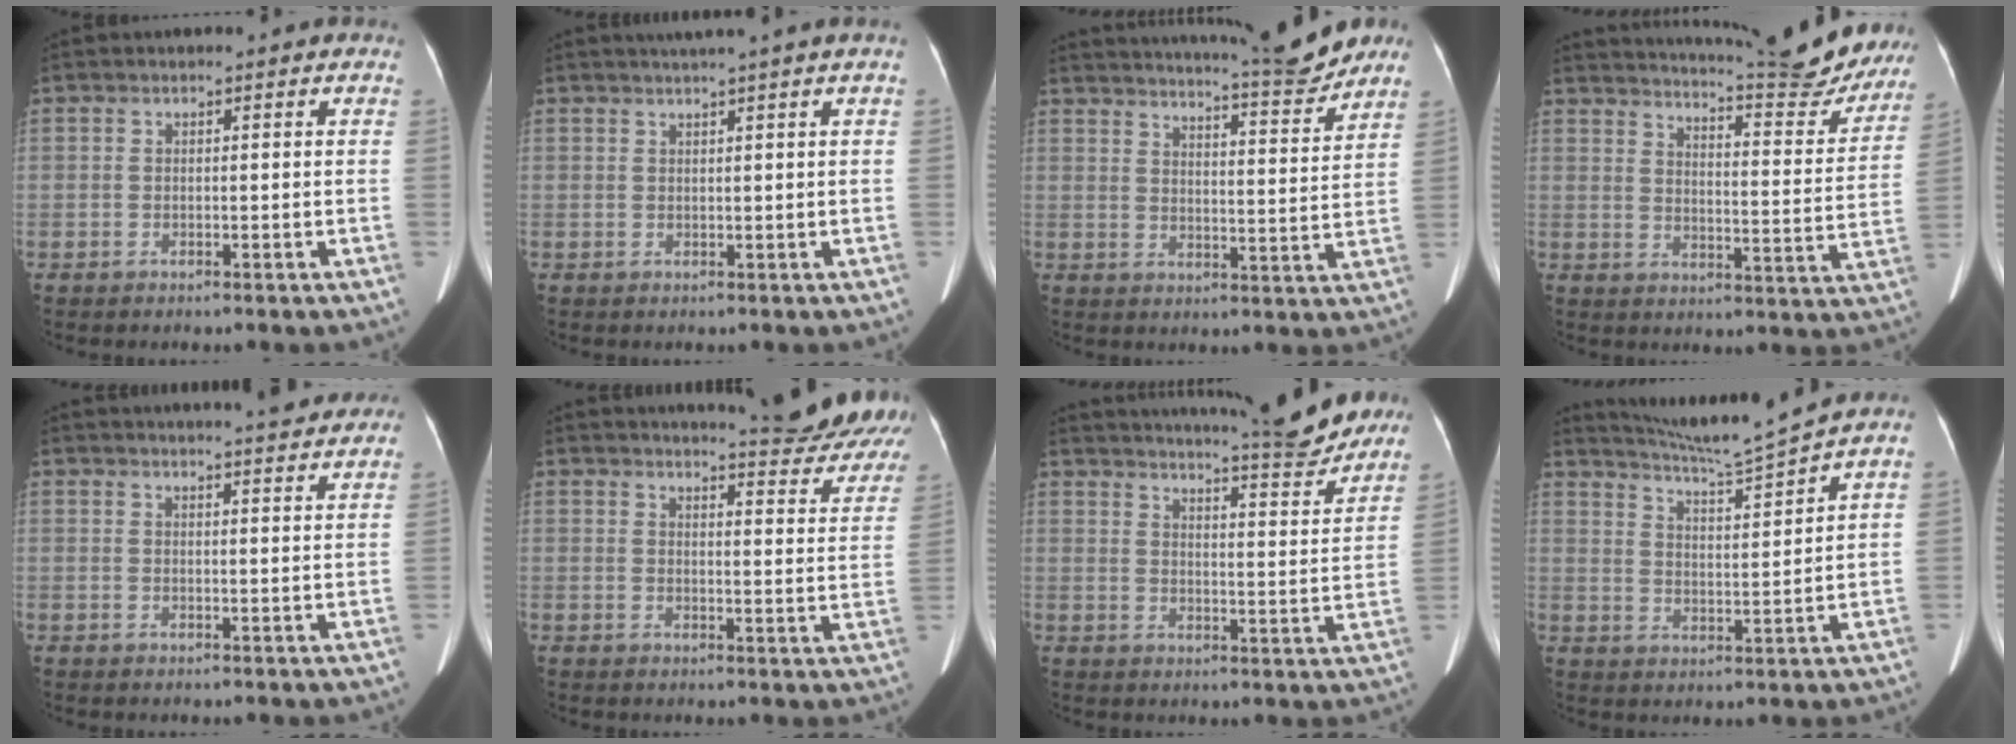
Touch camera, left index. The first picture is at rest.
{"total": 3.3, "force": [2.6, -1.1, 1.7], "torque": [-0.018, 0.009, 0.042]}
{"total": 15.6, "force": [14.4, 0.6, 6.0], "torque": [-0.093, -0.026, 0.192]}
{"total": 21.3, "force": [19.7, 1.9, 7.8], "torque": [-0.113, -0.062, 0.243]}
{"total": 12.5, "force": [11.7, 0.7, 4.5], "torque": [-0.061, 0.009, 0.139]}
{"total": 13.3, "force": [12.8, 0.5, 3.7], "torque": [-0.042, -0.054, 0.135]}
{"total": 17.3, "force": [16.0, 0.9, 6.7], "torque": [-0.102, -0.037, 0.208]}
{"total": 9.6, "force": [9.0, -2.5, 2.3], "torque": [-0.053, -0.026, 0.157]}